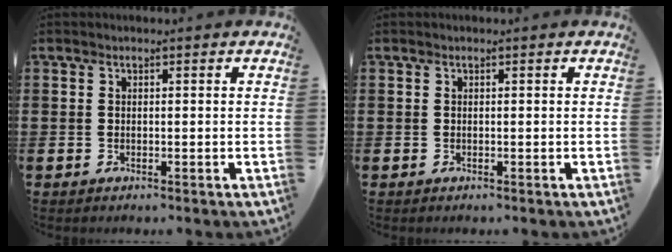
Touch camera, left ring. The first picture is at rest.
{"total": 0.0}